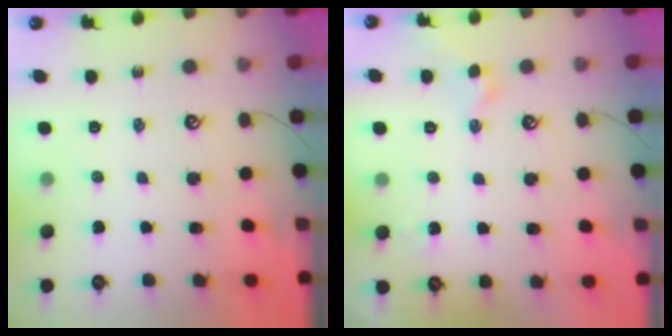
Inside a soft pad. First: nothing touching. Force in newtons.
{"total": 3.0, "press": 2.9, "slide": 0.7}